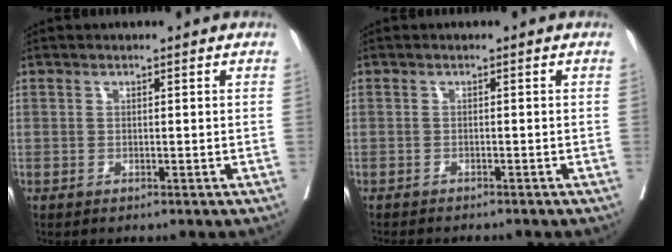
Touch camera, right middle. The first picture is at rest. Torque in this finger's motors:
{"motor_torque": [0.04, -0.13, 0.01, 0.03]}